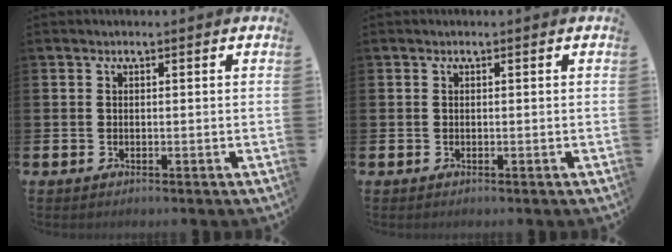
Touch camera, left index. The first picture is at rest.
{"total": 0.0}